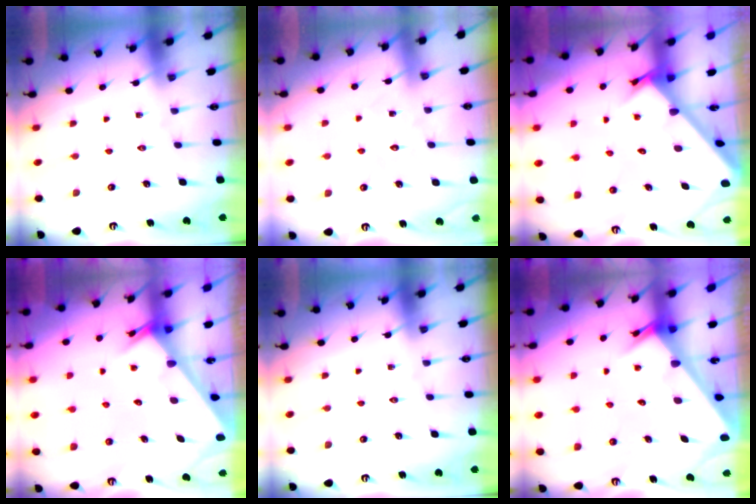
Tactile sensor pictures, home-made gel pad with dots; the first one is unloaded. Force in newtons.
{"total": 5.9, "press": 5.9, "slide": 0.6}
{"total": 2.6, "press": 2.6, "slide": 0.2}
{"total": 1.8, "press": 1.8, "slide": 0.1}
{"total": 0.0}
{"total": 2.4, "press": 2.4, "slide": 0.0}